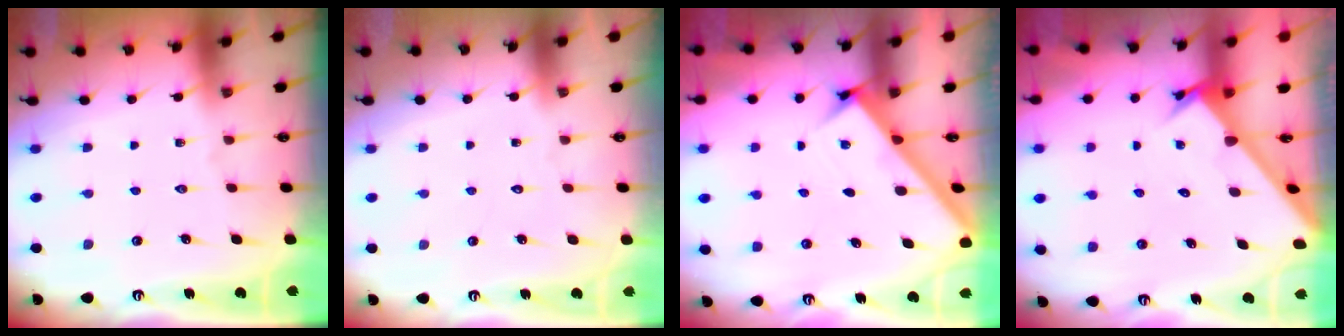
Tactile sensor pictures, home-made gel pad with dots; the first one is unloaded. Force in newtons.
{"total": 1.7, "press": 1.7, "slide": 0.1}
{"total": 2.8, "press": 2.8, "slide": 0.4}
{"total": 2.7, "press": 2.7, "slide": 0.2}